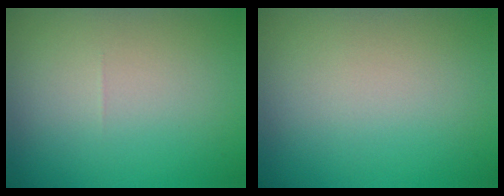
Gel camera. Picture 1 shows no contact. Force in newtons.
{"total": 0.0}